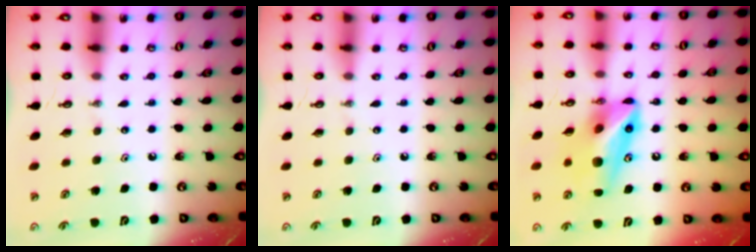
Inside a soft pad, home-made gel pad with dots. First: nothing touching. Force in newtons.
{"total": 0.0}
{"total": 11.1, "press": 11.0, "slide": 1.9}